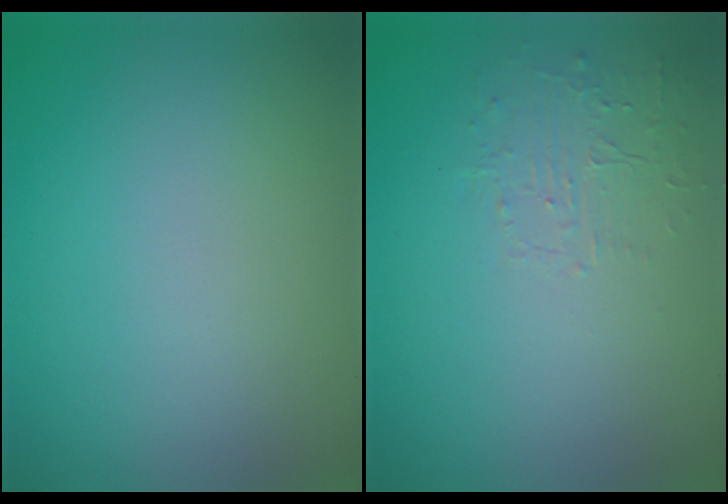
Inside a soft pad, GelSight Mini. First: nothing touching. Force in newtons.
{"total": 1.5, "press": 0.1, "slide": 1.5}